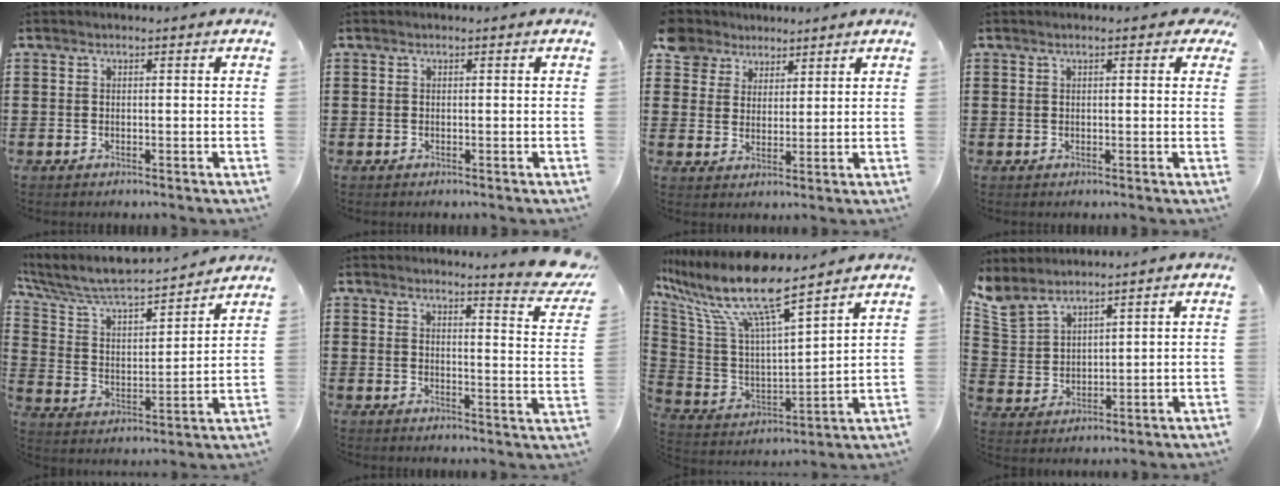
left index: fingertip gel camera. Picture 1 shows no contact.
{"total": 0.0}
{"total": 5.0, "force": [3.8, 3.3, 0.4], "torque": [-0.032, 0.007, 0.073]}
{"total": 1.4, "force": [0.5, 0.3, 1.2], "torque": [-0.025, 0.003, 0.008]}
{"total": 7.0, "force": [6.5, 1.0, 2.5], "torque": [-0.080, -0.051, 0.104]}
{"total": 5.0, "force": [4.4, -0.7, 2.2], "torque": [-0.037, -0.036, 0.070]}
{"total": 12.6, "force": [9.5, 1.6, 8.1], "torque": [-0.197, -0.066, 0.158]}
{"total": 5.1, "force": [4.7, 1.8, 1.2], "torque": [-0.046, -0.014, 0.086]}